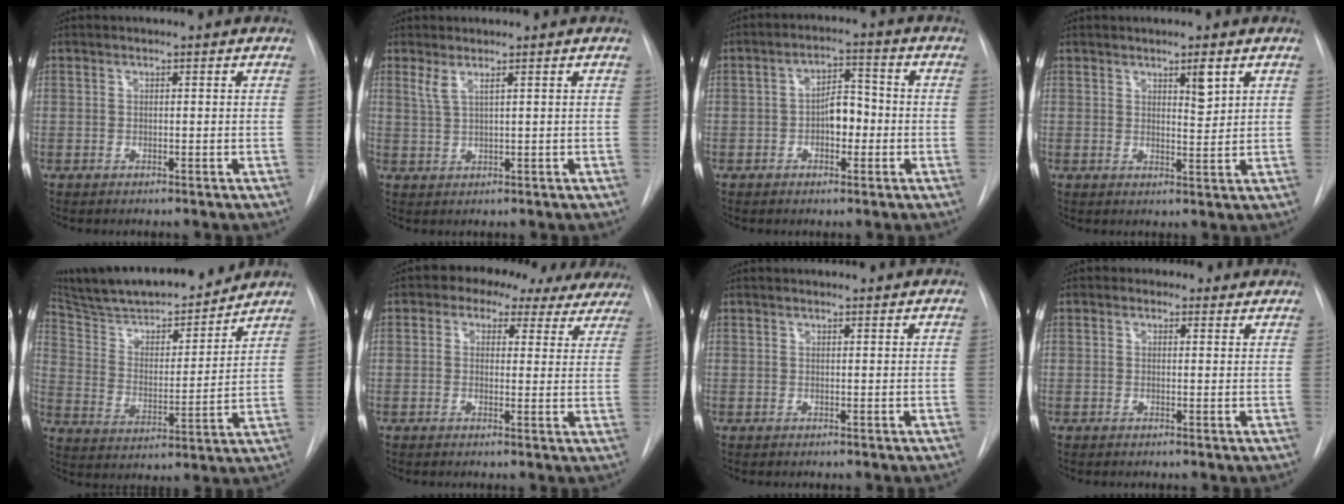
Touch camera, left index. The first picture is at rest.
{"total": 2.0, "force": [1.3, 0.0, 1.6], "torque": [-0.046, 0.002, 0.030]}
{"total": 5.0, "force": [-1.1, 2.6, 4.1], "torque": [-0.065, 0.015, -0.020]}
{"total": 2.9, "force": [1.7, 0.4, 2.3], "torque": [-0.038, -0.009, 0.028]}
{"total": 21.0, "force": [18.9, 3.6, 8.5], "torque": [-0.144, 0.006, 0.299]}
{"total": 13.5, "force": [10.1, 7.1, 5.2], "torque": [-0.062, 0.040, 0.105]}
{"total": 2.5, "force": [2.5, 0.4, 0.3], "torque": [-0.010, 0.016, 0.030]}
{"total": 2.9, "force": [2.1, 2.0, 0.3], "torque": [0.000, 0.010, 0.020]}